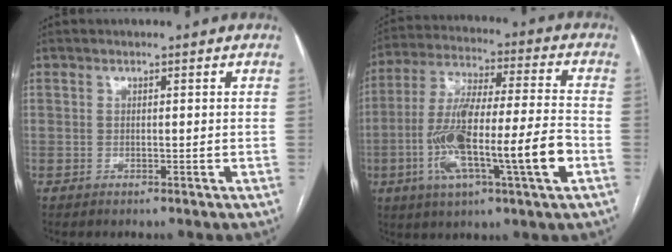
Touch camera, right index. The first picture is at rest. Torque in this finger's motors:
{"motor_torque": [1.54, -0.53, 0.97, 0.21]}